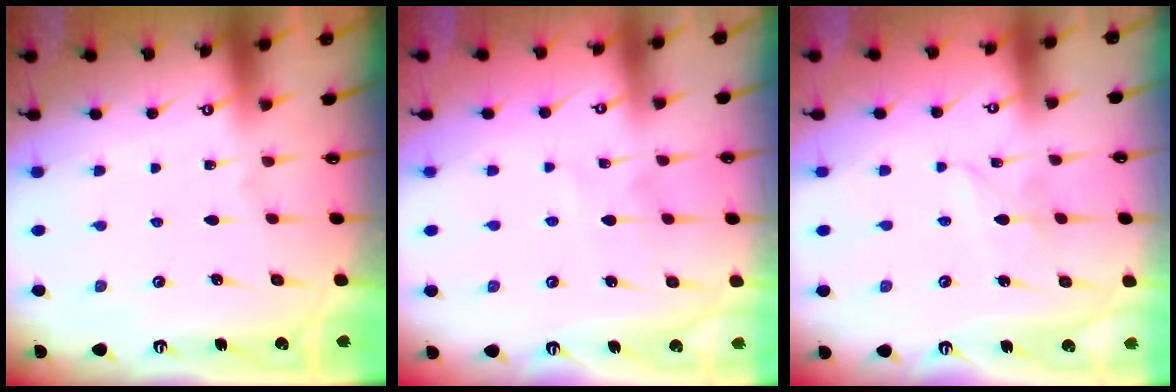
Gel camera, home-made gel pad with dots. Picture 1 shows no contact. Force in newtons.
{"total": 4.1, "press": 4.1, "slide": 0.4}
{"total": 2.6, "press": 2.6, "slide": 0.2}